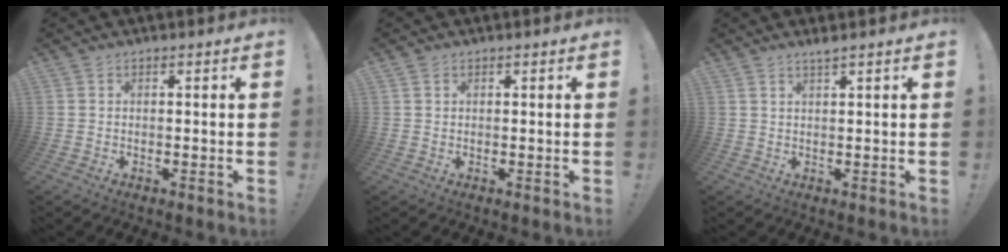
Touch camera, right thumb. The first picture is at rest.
{"total": 0.9, "force": [0.6, 0.6, 0.2], "torque": [-0.009, 0.002, 0.013]}
{"total": 1.7, "force": [1.4, -0.3, 1.0], "torque": [-0.029, -0.001, 0.025]}